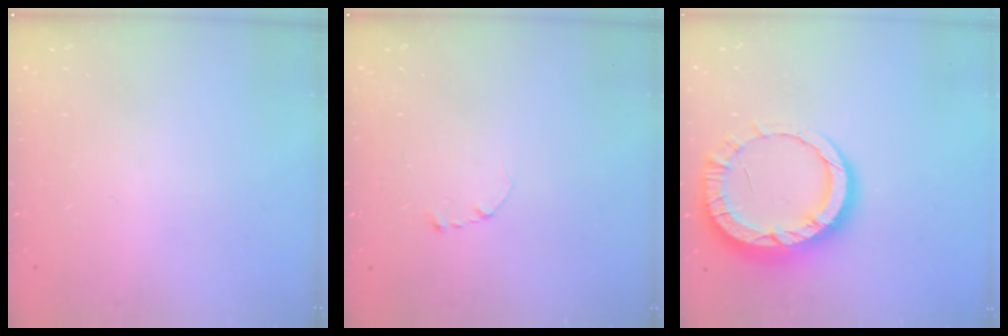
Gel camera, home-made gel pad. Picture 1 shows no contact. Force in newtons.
{"total": 2.7, "press": 2.7, "slide": 0.3}
{"total": 12.6, "press": 12.6, "slide": 1.1}